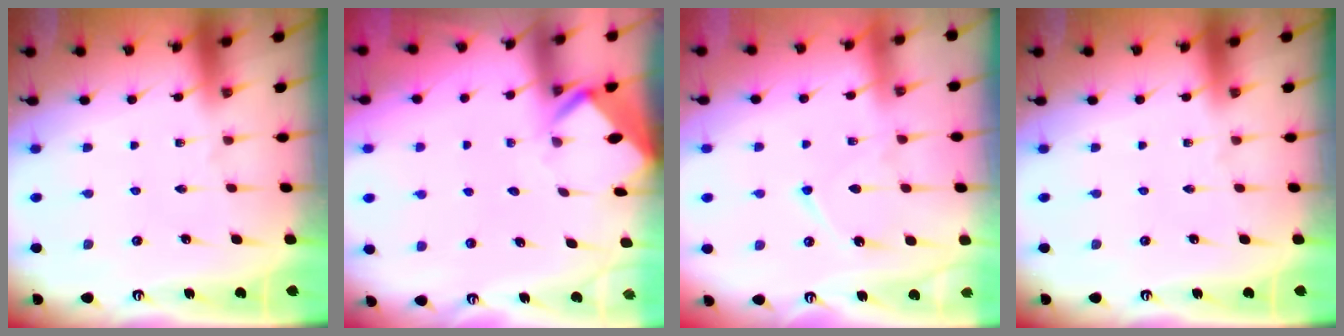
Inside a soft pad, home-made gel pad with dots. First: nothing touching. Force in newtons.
{"total": 4.0, "press": 4.0, "slide": 0.3}
{"total": 9.3, "press": 9.2, "slide": 0.9}
{"total": 0.0}